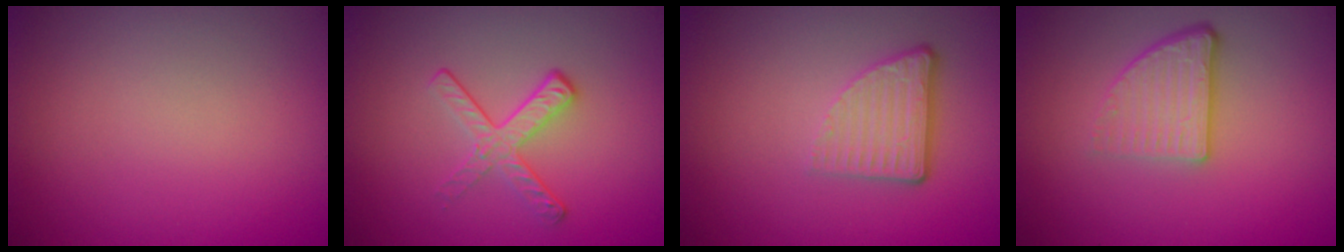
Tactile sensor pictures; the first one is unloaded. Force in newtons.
{"total": 2.4, "press": 1.7, "slide": 1.7}
{"total": 3.7, "press": 2.5, "slide": 2.8}
{"total": 3.9, "press": 2.5, "slide": 2.9}